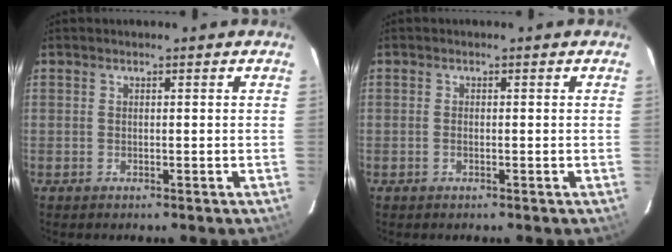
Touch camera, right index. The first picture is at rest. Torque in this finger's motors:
{"motor_torque": [-0.09, -0.01, -0.03, -0.01]}